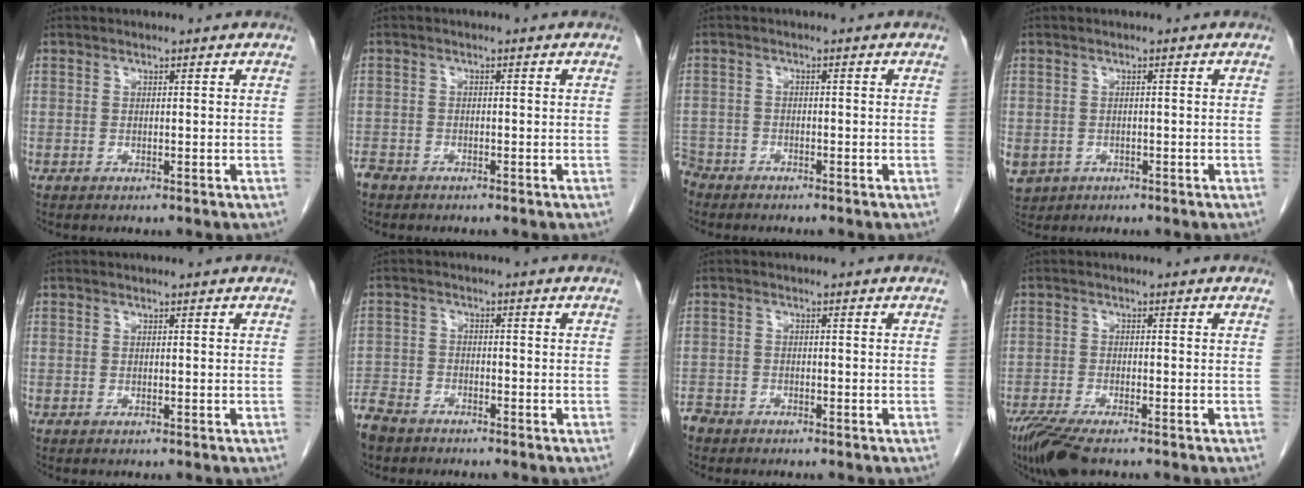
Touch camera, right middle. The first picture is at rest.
{"total": 2.2, "force": [-1.9, 1.1, 0.4], "torque": [-0.010, 0.000, -0.033]}
{"total": 4.1, "force": [-3.6, 1.8, 0.2], "torque": [-0.004, -0.004, -0.074]}
{"total": 5.8, "force": [-2.5, 4.9, 1.8], "torque": [-0.046, -0.003, -0.032]}
{"total": 0.0}
{"total": 6.2, "force": [-5.4, 2.6, 1.7], "torque": [-0.035, -0.009, -0.100]}
{"total": 2.5, "force": [-2.3, 1.1, 0.1], "torque": [-0.004, 0.000, -0.043]}
{"total": 6.8, "force": [-5.2, 1.0, 4.2], "torque": [-0.081, -0.020, -0.092]}